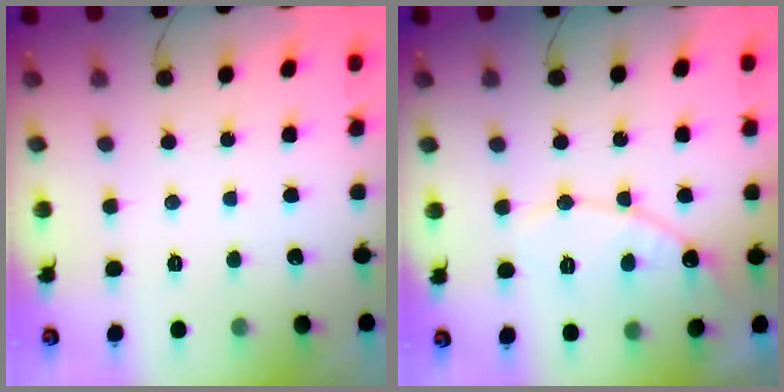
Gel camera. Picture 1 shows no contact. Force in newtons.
{"total": 10.4, "press": 10.3, "slide": 0.9}